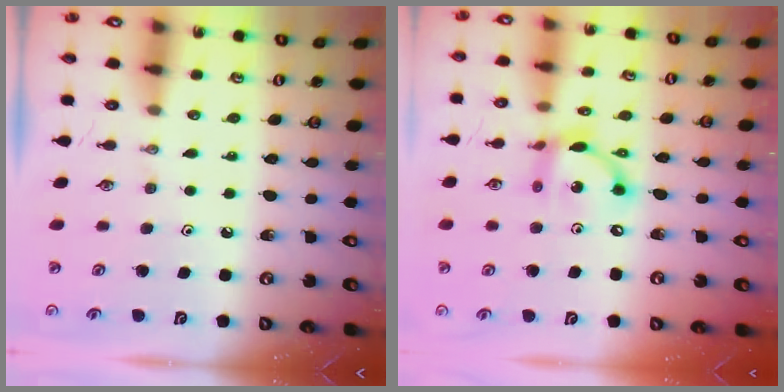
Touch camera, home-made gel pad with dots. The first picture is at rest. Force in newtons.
{"total": 11.5, "press": 11.5, "slide": 0.6}